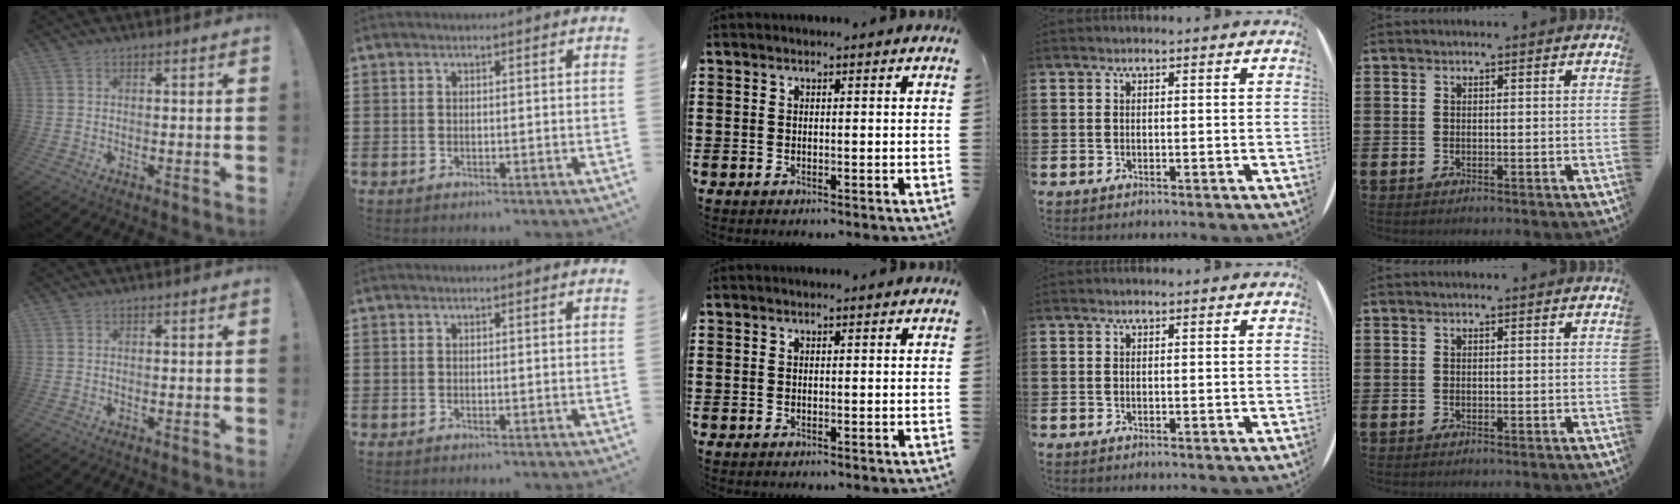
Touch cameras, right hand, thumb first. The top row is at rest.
{}